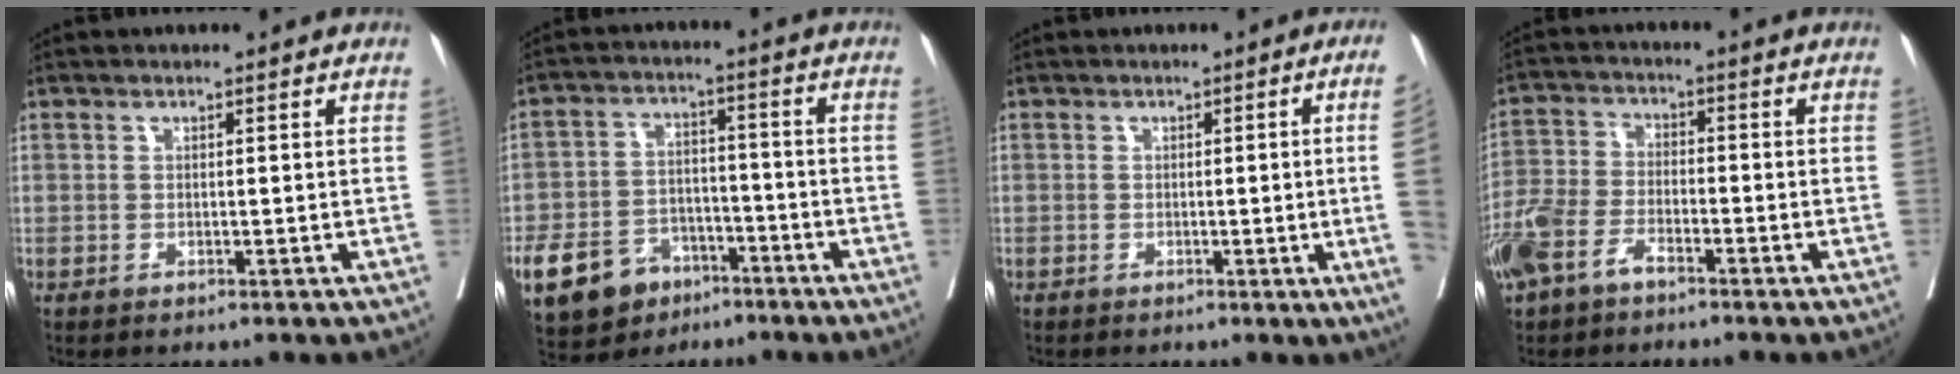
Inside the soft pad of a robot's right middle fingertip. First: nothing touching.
{"total": 13.7, "force": [-8.1, 9.3, 5.9], "torque": [-0.128, 0.005, -0.130]}
{"total": 9.0, "force": [-1.1, -3.0, 8.4], "torque": [-0.090, -0.020, -0.013]}
{"total": 8.4, "force": [-5.4, 4.2, 4.8], "torque": [-0.117, -0.002, -0.109]}